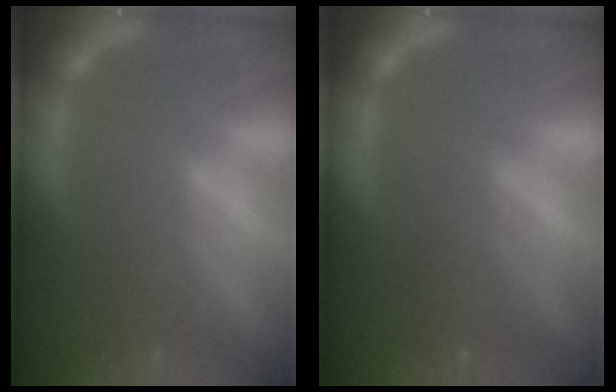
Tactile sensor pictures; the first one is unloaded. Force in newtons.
{"total": 2.5}